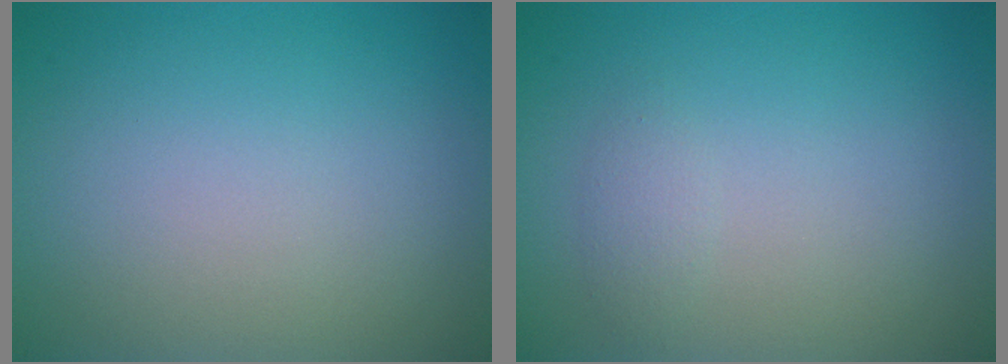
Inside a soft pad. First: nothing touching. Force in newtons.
{"total": 0.9, "press": 0.9, "slide": 0.0}